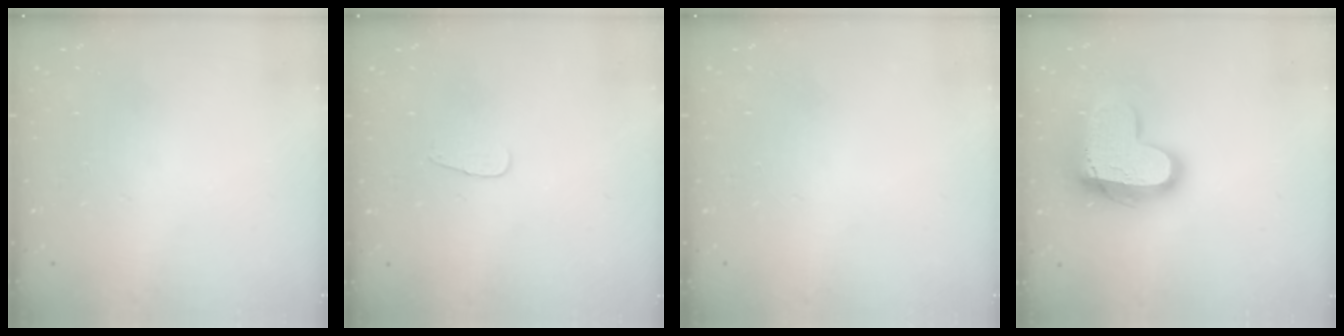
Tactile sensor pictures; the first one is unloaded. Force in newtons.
{"total": 3.4, "press": 3.4, "slide": 0.4}
{"total": 0.0}
{"total": 16.2, "press": 16.1, "slide": 1.4}